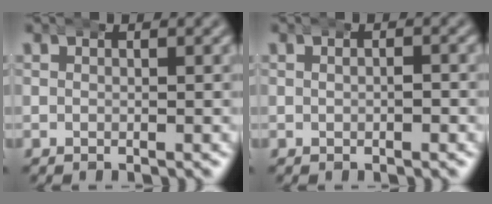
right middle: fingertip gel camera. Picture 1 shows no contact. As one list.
[{"total": 1.2, "force": [0.0, 0.8, 0.9], "torque": [-0.007, 0.006, -0.004]}]